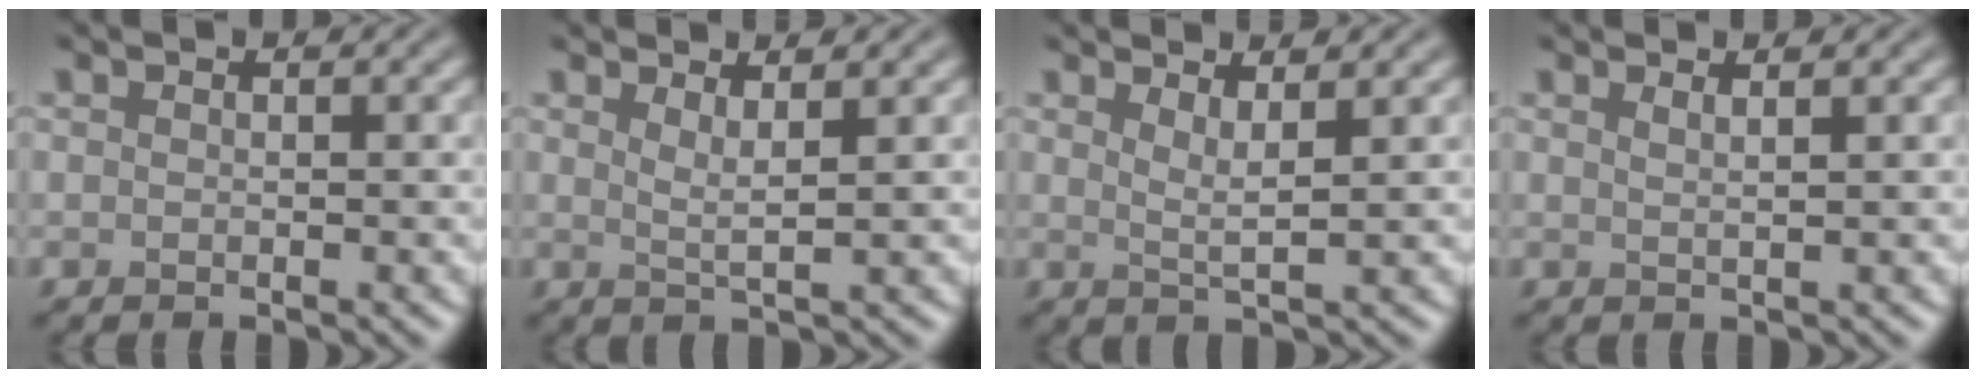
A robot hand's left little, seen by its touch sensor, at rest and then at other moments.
{"total": 2.1, "force": [1.2, 0.5, 1.6], "torque": [-0.022, -0.004, 0.016]}
{"total": 2.3, "force": [1.3, 0.5, 1.8], "torque": [-0.024, -0.005, 0.019]}
{"total": 1.5, "force": [1.0, 0.6, 1.0], "torque": [-0.003, 0.003, 0.003]}